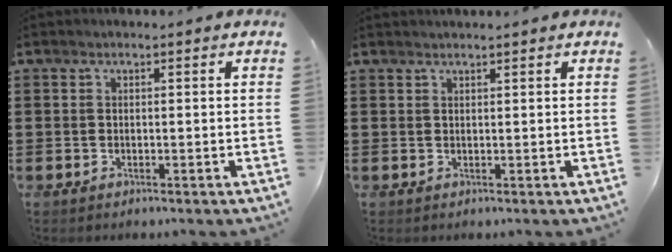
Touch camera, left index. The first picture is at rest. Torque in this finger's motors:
{"motor_torque": [0.55, -0.71, 0.44, 0.06]}